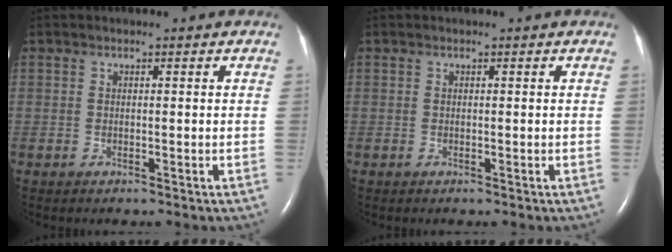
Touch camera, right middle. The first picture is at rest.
{"total": 0.0}